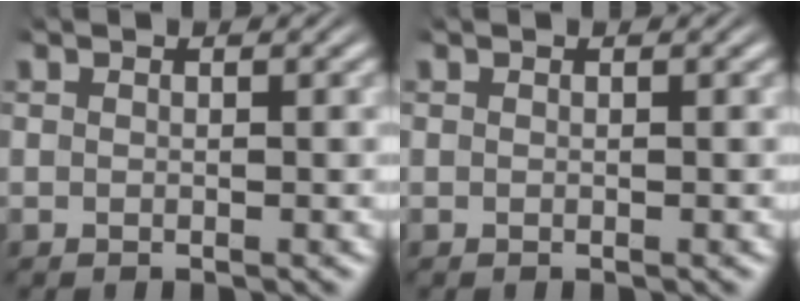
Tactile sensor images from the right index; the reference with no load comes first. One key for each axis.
{"total": 0.0}